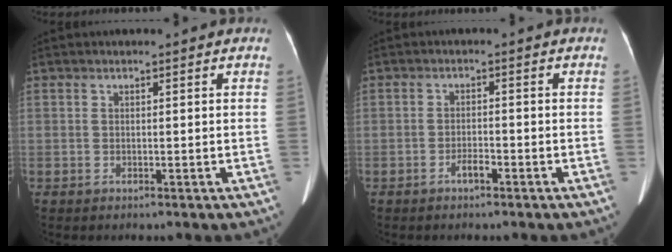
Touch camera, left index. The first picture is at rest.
{"total": 1.8, "force": [-1.3, 0.4, 1.2], "torque": [-0.021, 0.002, -0.022]}